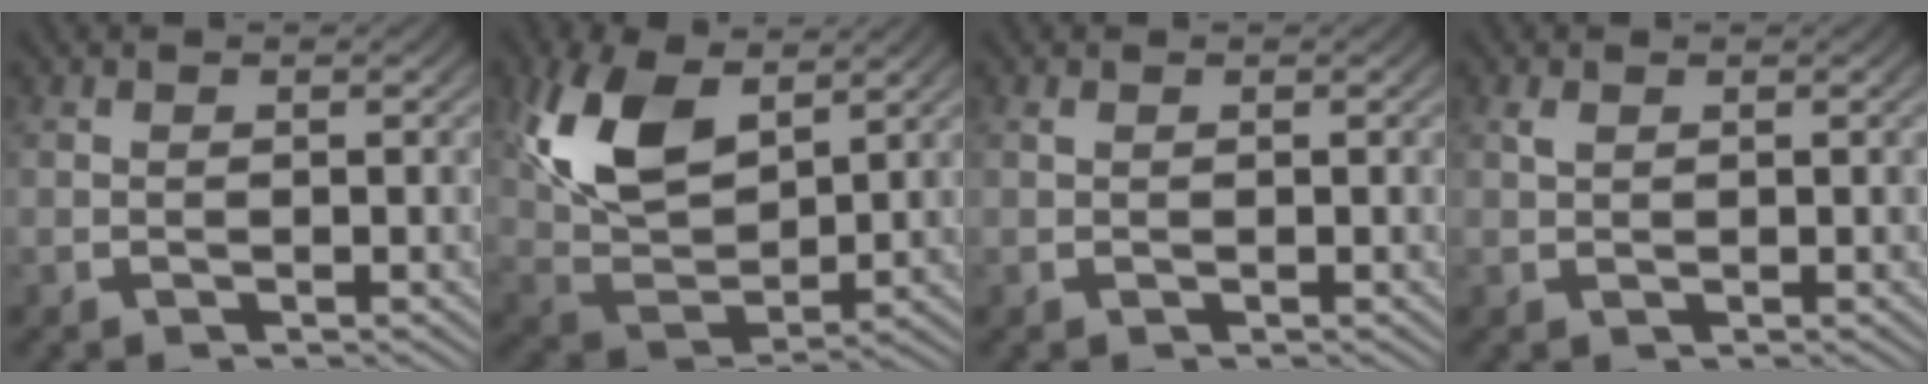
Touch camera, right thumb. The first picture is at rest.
{"total": 10.1, "force": [2.6, 6.2, 7.5], "torque": [-0.177, -0.023, 0.059]}
{"total": 0.0}
{"total": 0.7, "force": [0.5, 0.4, 0.3], "torque": [-0.005, 0.001, 0.013]}